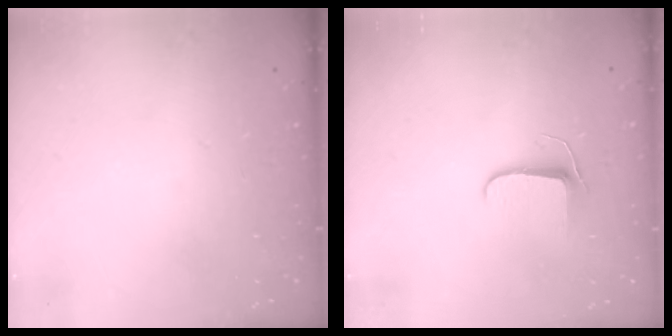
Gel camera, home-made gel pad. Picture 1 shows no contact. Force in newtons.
{"total": 6.4, "press": 6.3, "slide": 0.8}